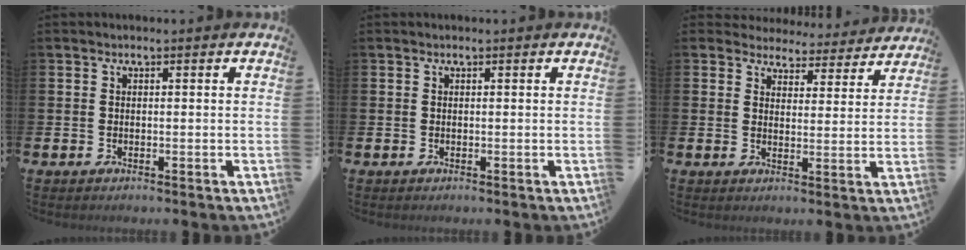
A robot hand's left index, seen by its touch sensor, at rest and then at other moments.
{"total": 0.0}
{"total": 4.3, "force": [4.2, 1.2, 0.2], "torque": [-0.011, -0.037, 0.069]}